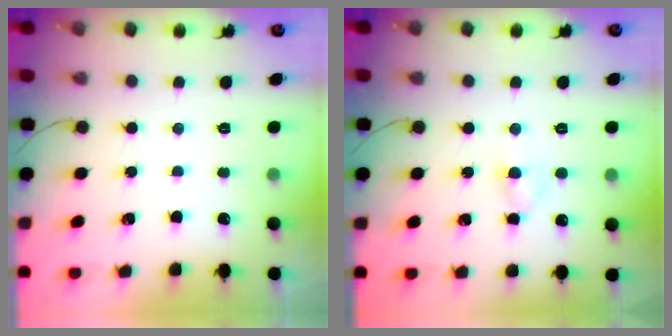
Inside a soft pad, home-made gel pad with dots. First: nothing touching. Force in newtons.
{"total": 3.4, "press": 3.2, "slide": 1.2}